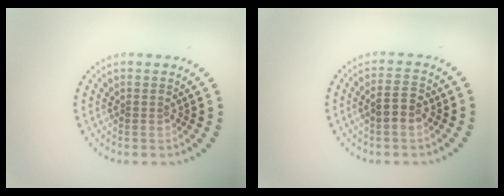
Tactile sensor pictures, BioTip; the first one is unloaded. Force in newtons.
{"total": 2.4, "press": 2.4, "slide": 0.3}